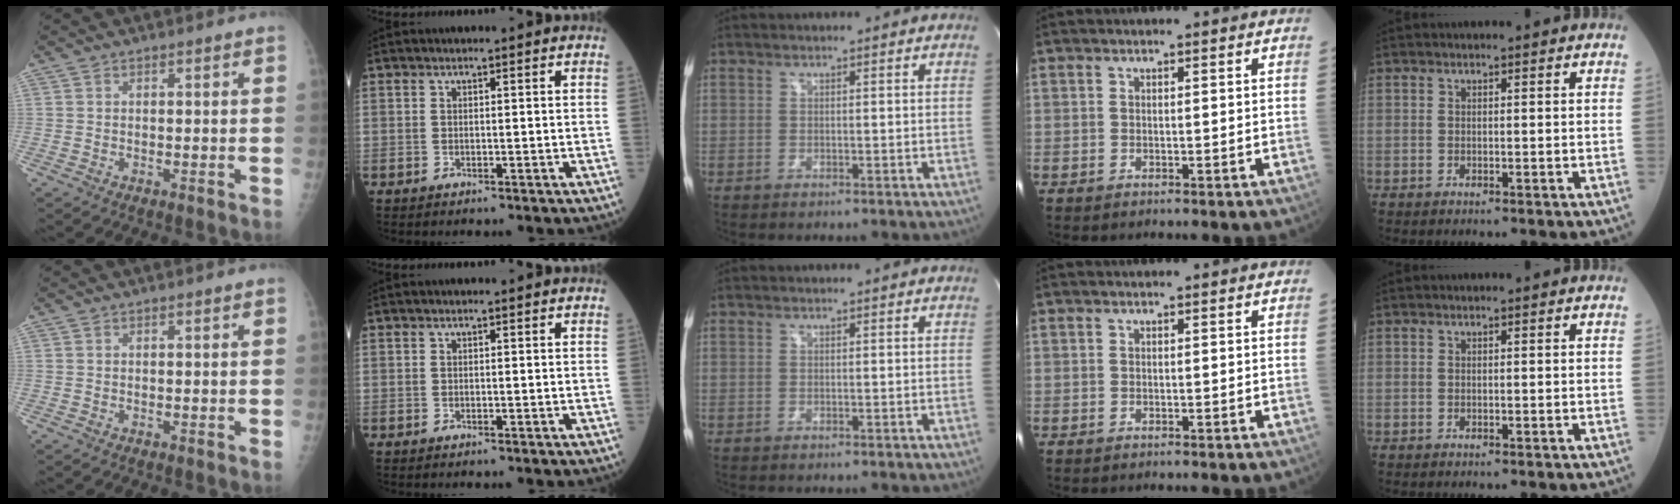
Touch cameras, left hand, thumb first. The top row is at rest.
{}